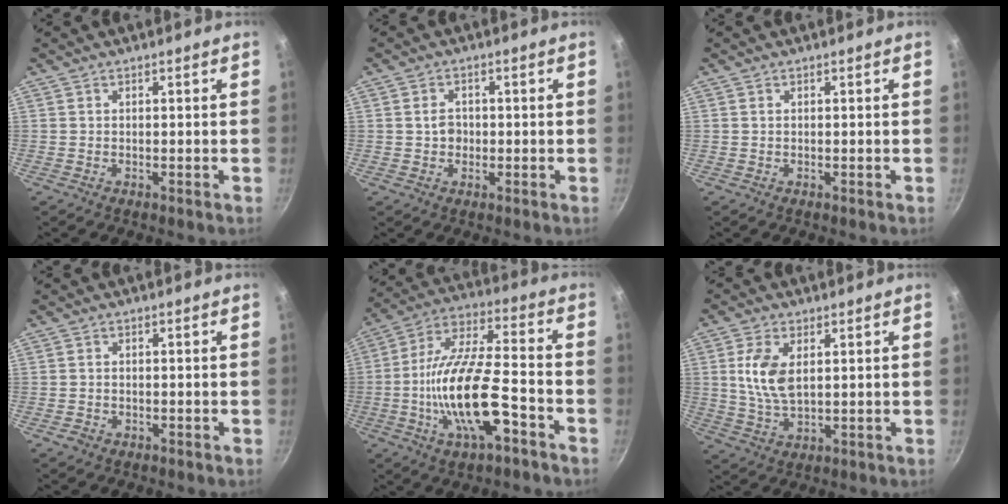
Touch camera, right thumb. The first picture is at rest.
{"total": 2.9, "force": [-0.1, 2.4, 1.6], "torque": [-0.014, 0.006, -0.003]}
{"total": 0.0}
{"total": 1.7, "force": [-0.9, 1.3, 0.7], "torque": [-0.012, 0.007, -0.012]}
{"total": 19.0, "force": [-6.6, 7.0, 16.4], "torque": [-0.297, 0.035, -0.129]}
{"total": 8.3, "force": [1.9, 4.4, 6.8], "torque": [-0.135, -0.009, 0.039]}